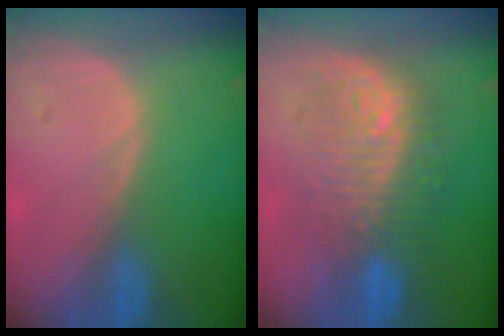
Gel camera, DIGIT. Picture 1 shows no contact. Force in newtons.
{"total": 9.5, "press": 9.5, "slide": 0.5}